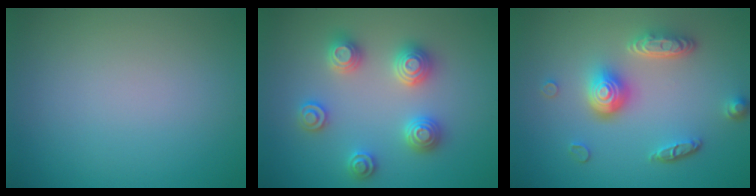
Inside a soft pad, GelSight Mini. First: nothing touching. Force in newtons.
{"total": 4.4, "press": 4.4, "slide": 0.6}
{"total": 4.8, "press": 3.7, "slide": 3.1}